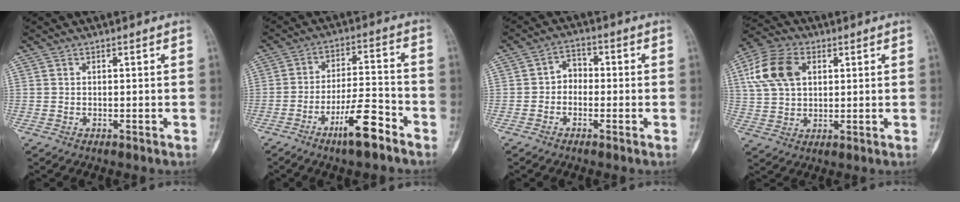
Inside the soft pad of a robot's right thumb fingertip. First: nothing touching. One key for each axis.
{"total": 10.3, "fx": -6.5, "fy": 2.5, "fz": 7.6, "tx": -0.132, "ty": 0.048, "tz": -0.109}
{"total": 4.0, "fx": -0.8, "fy": 3.3, "fz": 2.2, "tx": -0.014, "ty": 0.020, "tz": -0.028}
{"total": 12.2, "fx": 3.8, "fy": 8.1, "fz": 8.3, "tx": -0.153, "ty": 0.007, "tz": 0.070}